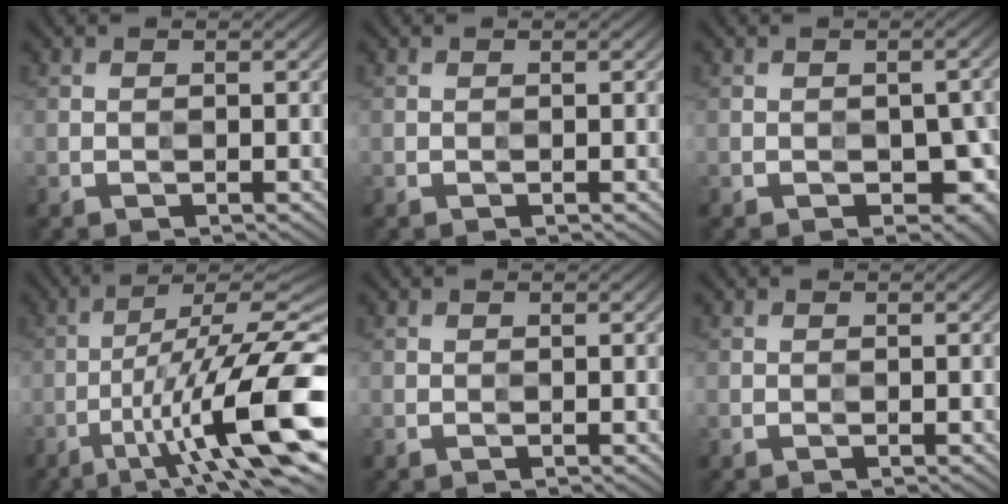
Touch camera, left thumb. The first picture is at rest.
{"total": 0.0}
{"total": 6.8, "force": [-3.2, 3.9, 4.5], "torque": [-0.068, -0.016, -0.040]}
{"total": 16.4, "force": [-6.2, 3.6, 14.7], "torque": [-0.225, 0.000, -0.101]}
{"total": 0.0}
{"total": 0.0}